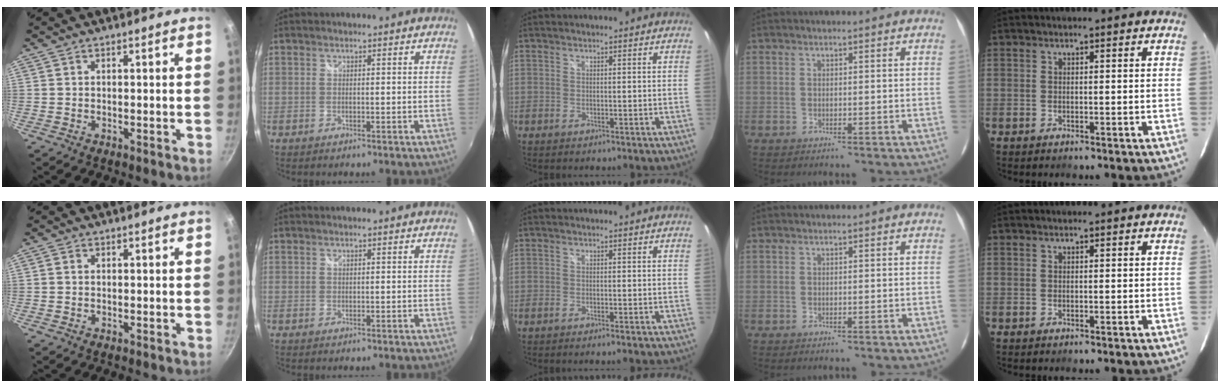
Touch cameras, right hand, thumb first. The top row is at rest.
{"thumb": {"total": 0.8, "force": [0.1, 0.6, 0.5], "torque": [-0.008, 0.004, 0.000]}, "middle": {"total": 0.7, "force": [-0.6, -0.2, 0.4], "torque": [-0.006, -0.001, -0.012]}}